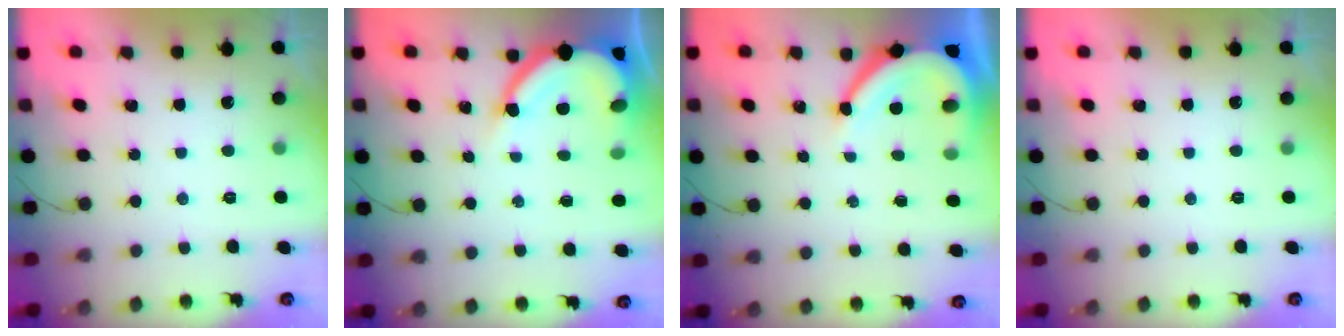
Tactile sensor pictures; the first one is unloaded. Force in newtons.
{"total": 10.6, "press": 10.5, "slide": 1.2}
{"total": 10.6, "press": 10.5, "slide": 1.3}
{"total": 0.0}